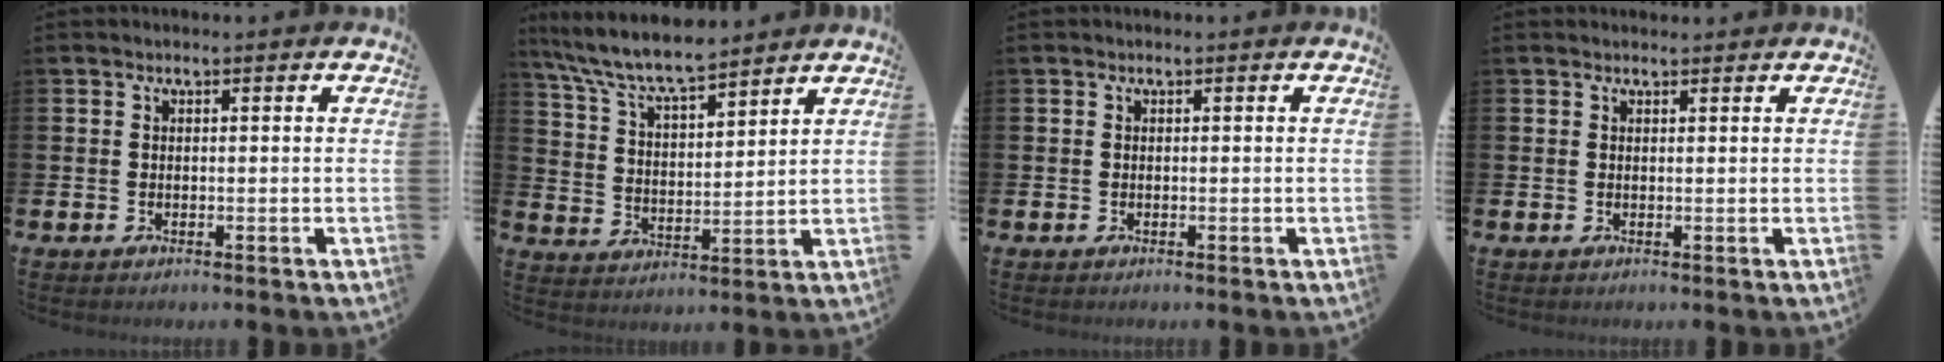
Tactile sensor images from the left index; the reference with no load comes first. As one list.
[{"total": 8.0, "force": [7.4, 1.1, 3.0], "torque": [-0.094, -0.037, 0.133]}, {"total": 0.0}, {"total": 0.6, "force": [0.6, 0.1, 0.1], "torque": [0.004, -0.002, 0.009]}]